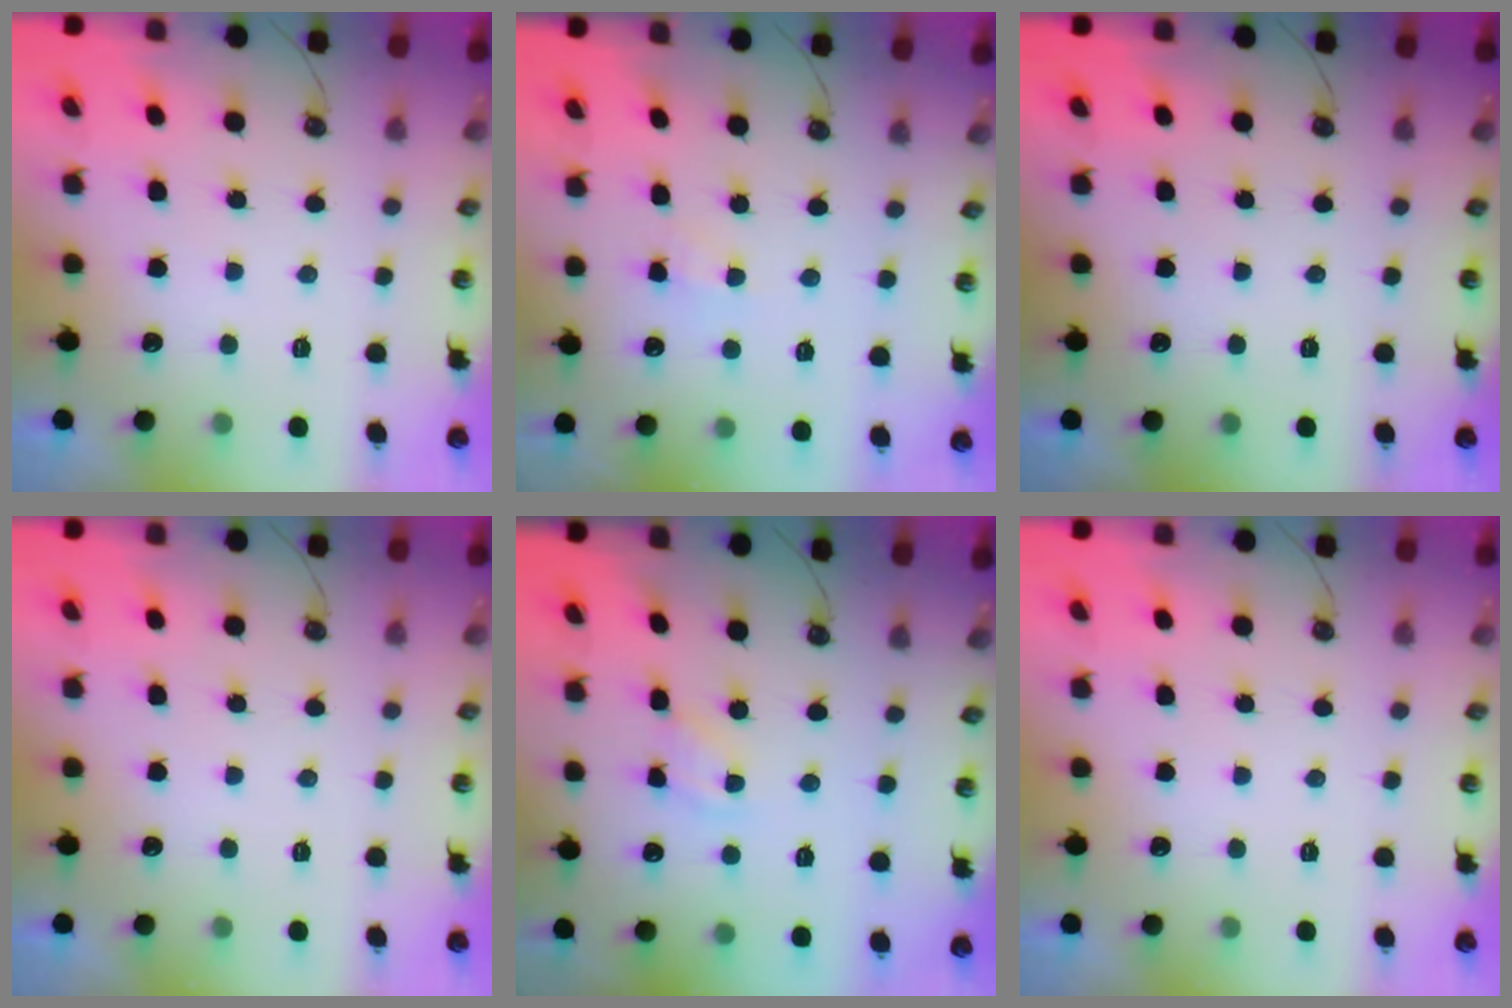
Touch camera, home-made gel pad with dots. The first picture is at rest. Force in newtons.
{"total": 2.5, "press": 2.4, "slide": 0.4}
{"total": 0.0}
{"total": 0.0}
{"total": 2.9, "press": 2.9, "slide": 0.3}
{"total": 0.0}